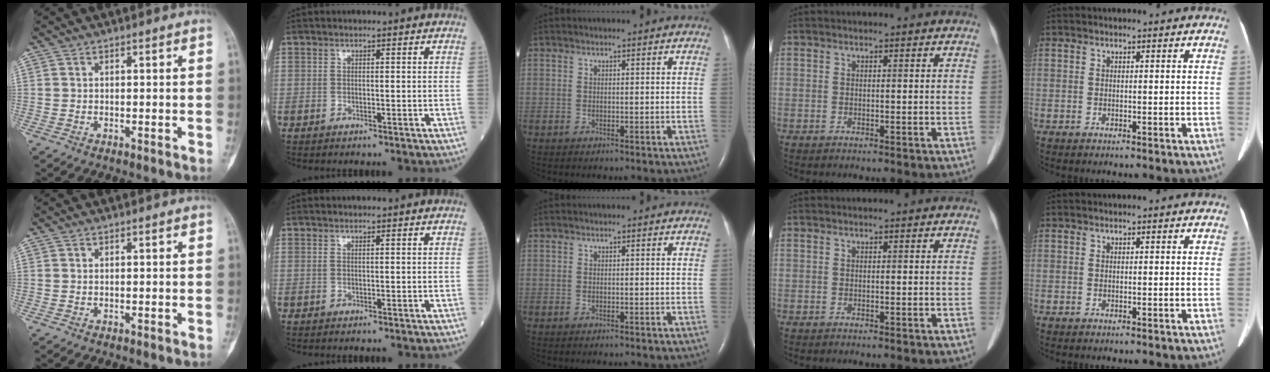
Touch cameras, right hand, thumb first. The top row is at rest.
{}